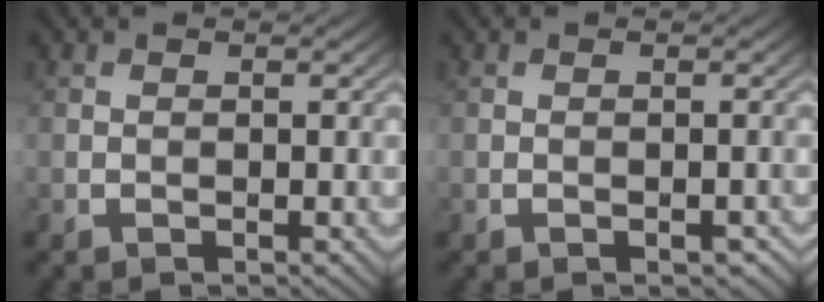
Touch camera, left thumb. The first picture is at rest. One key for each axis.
{"total": 0.8, "fx": -0.6, "fy": 0.3, "fz": 0.5, "tx": -0.007, "ty": -0.001, "tz": -0.006}